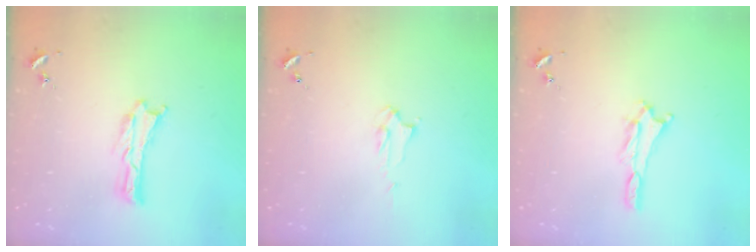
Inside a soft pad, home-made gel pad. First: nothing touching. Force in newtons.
{"total": 2.2, "press": 2.2, "slide": 0.2}
{"total": 1.8, "press": 1.8, "slide": 0.1}